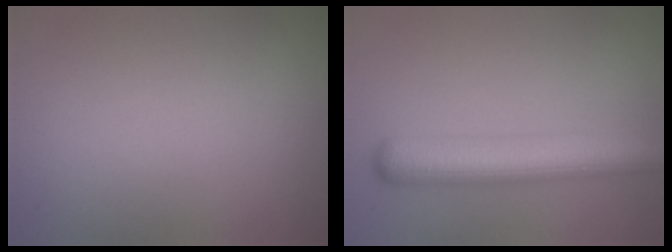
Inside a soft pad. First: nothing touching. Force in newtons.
{"total": 6.8, "press": 6.8, "slide": 0.1}